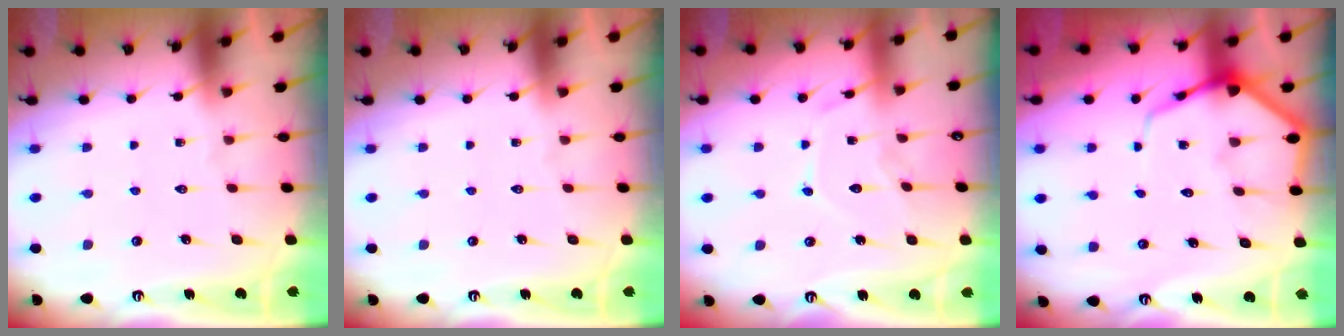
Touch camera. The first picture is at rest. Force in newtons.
{"total": 0.0}
{"total": 9.9, "press": 9.9, "slide": 0.2}
{"total": 7.3, "press": 7.3, "slide": 0.6}